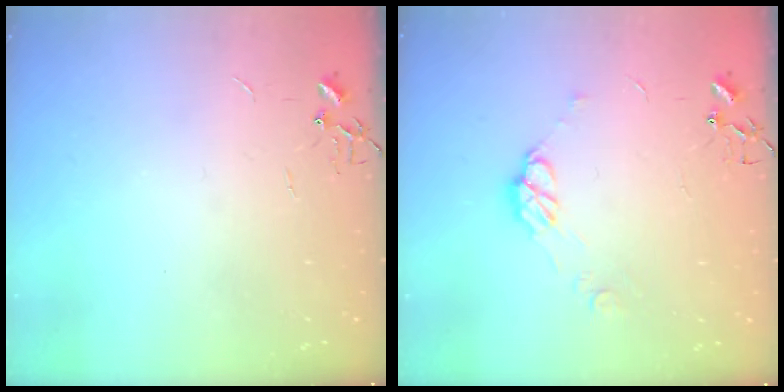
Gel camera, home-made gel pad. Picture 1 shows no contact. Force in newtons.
{"total": 7.4, "press": 7.4, "slide": 0.7}